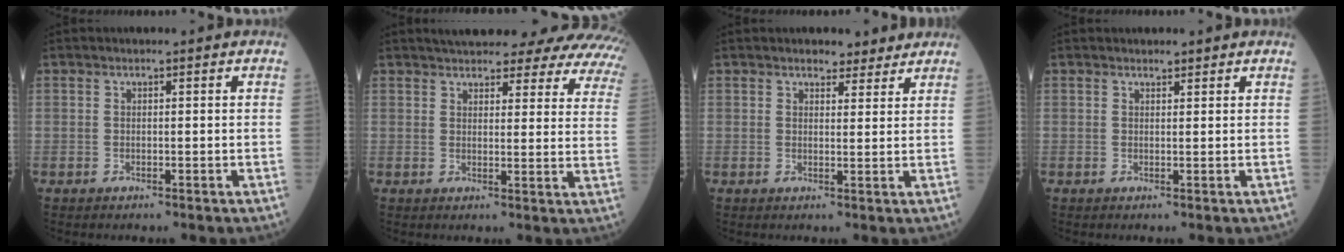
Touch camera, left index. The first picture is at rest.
{"total": 25.1, "force": [22.3, 5.6, 10.2], "torque": [-0.145, -0.036, 0.244]}
{"total": 2.9, "force": [2.5, 1.4, 0.6], "torque": [-0.008, 0.005, 0.033]}
{"total": 0.7, "force": [0.6, 0.3, 0.1], "torque": [-0.011, -0.004, 0.009]}